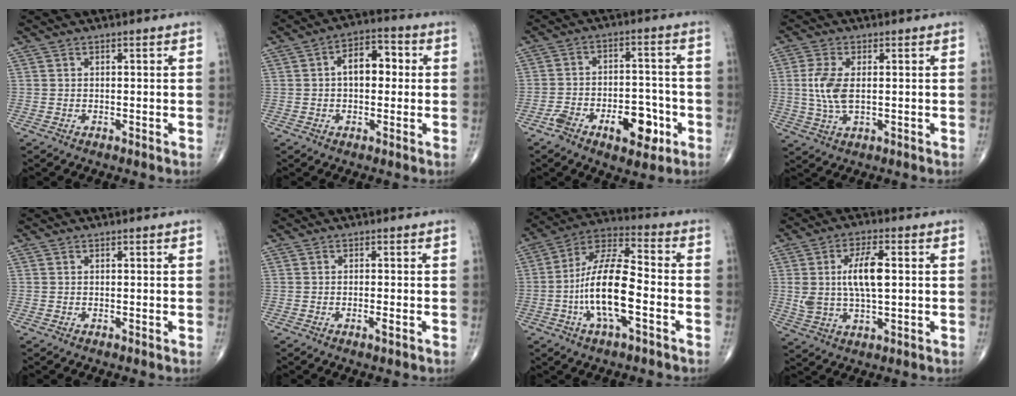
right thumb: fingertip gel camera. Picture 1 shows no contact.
{"total": 7.9, "force": [0.7, 4.8, 6.2], "torque": [-0.074, 0.023, 0.002]}
{"total": 11.4, "force": [-5.3, 5.8, 8.2], "torque": [-0.117, 0.044, -0.077]}
{"total": 6.9, "force": [0.4, 3.4, 6.0], "torque": [-0.141, -0.002, 0.009]}
{"total": 0.0}
{"total": 1.3, "force": [-0.6, 0.1, 1.2], "torque": [-0.019, -0.001, -0.012]}
{"total": 15.6, "force": [-4.0, 5.4, 14.0], "torque": [-0.267, 0.040, -0.078]}
{"total": 10.0, "force": [1.4, 4.2, 9.0], "torque": [-0.172, 0.003, 0.028]}